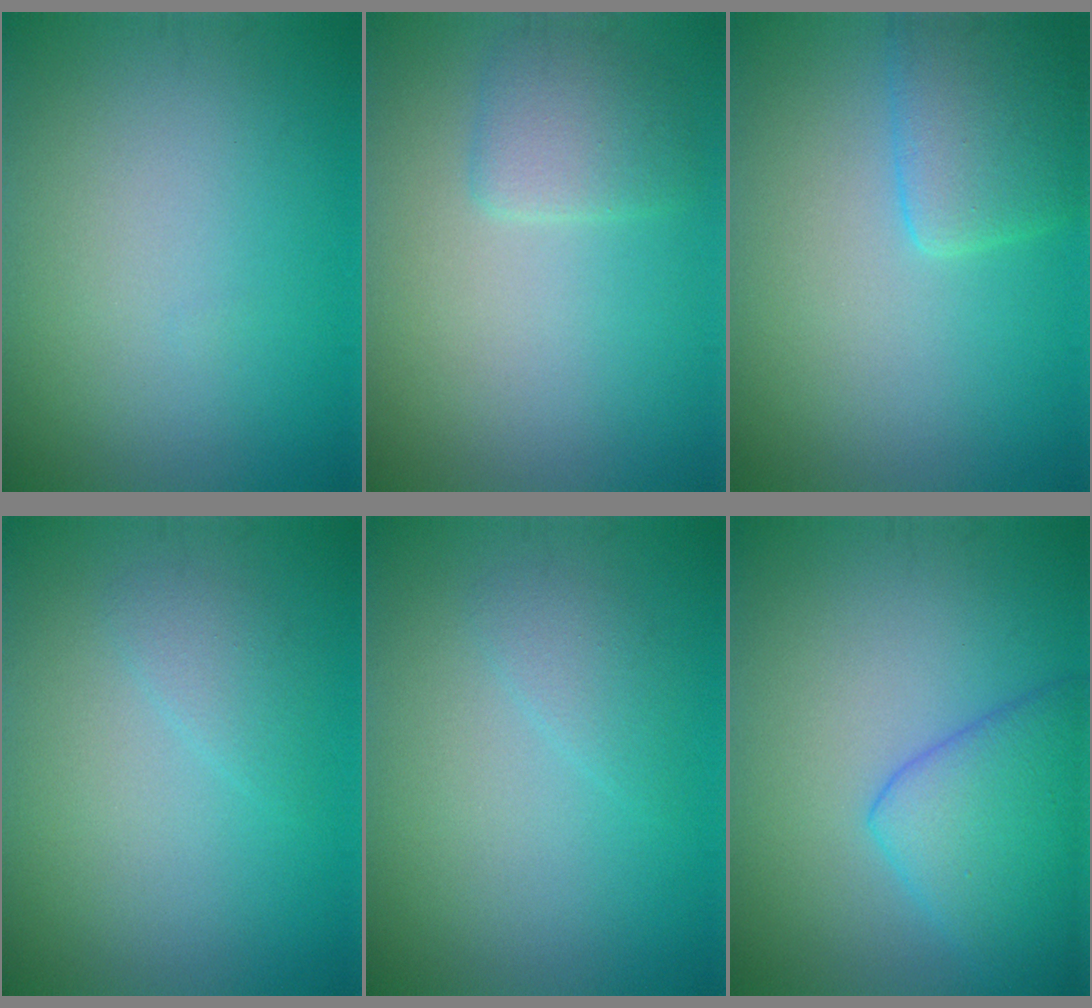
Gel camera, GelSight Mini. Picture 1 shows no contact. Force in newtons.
{"total": 2.3, "press": 2.3, "slide": 0.2}
{"total": 3.8, "press": 3.7, "slide": 0.3}
{"total": 1.3, "press": 1.3, "slide": 0.1}
{"total": 1.3, "press": 1.3, "slide": 0.1}
{"total": 5.2, "press": 5.2, "slide": 0.2}